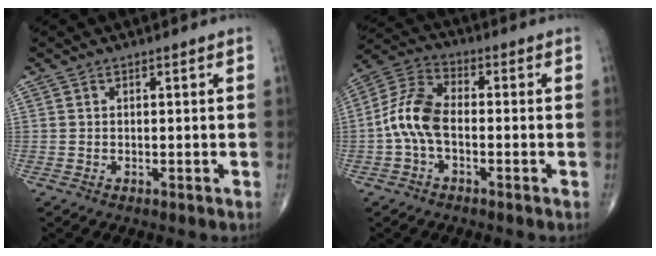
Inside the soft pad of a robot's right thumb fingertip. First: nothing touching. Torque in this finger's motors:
{"motor_torque": [-0.17, 0.56, 0.82, -0.55, 0.30]}